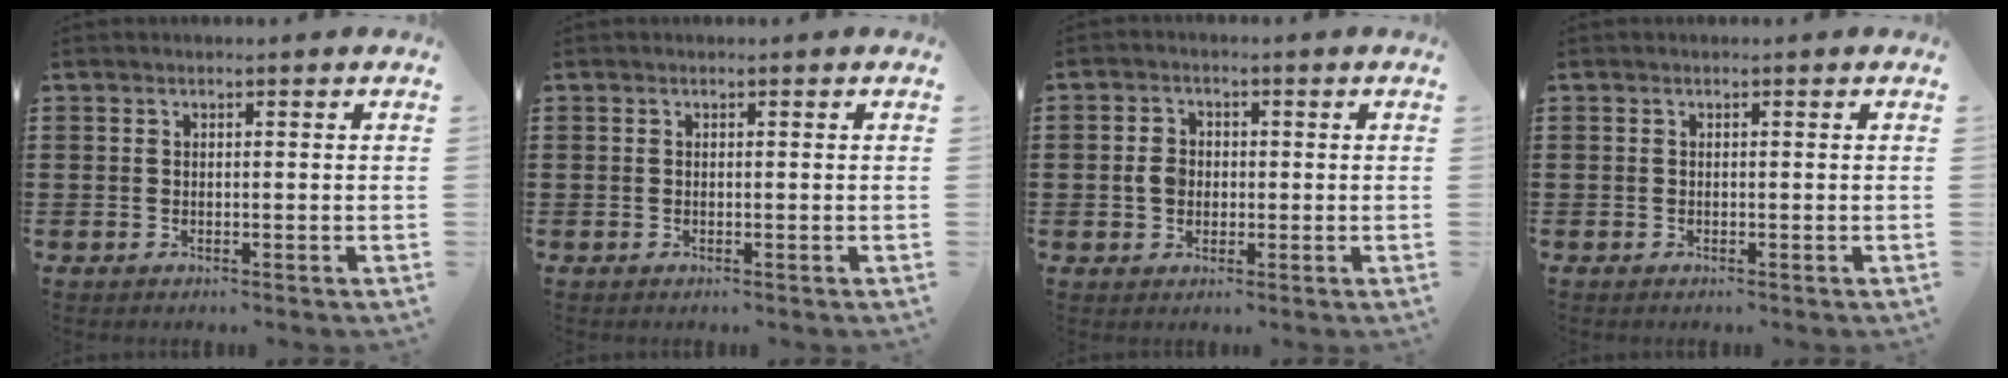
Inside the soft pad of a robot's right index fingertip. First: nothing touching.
{"total": 0.0}
{"total": 3.3, "force": [-0.2, 2.7, 1.9], "torque": [-0.051, 0.007, -0.008]}
{"total": 0.0}